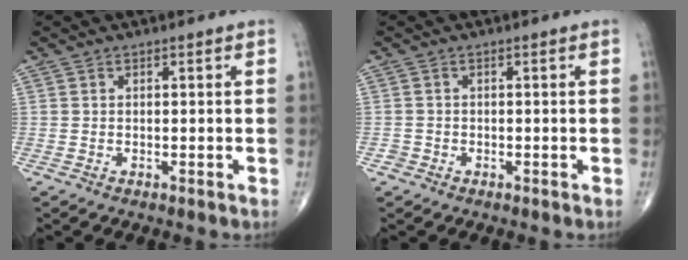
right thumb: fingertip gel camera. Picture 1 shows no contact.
{"total": 1.0, "force": [-0.6, 0.9, -0.1], "torque": [0.008, 0.005, -0.016]}